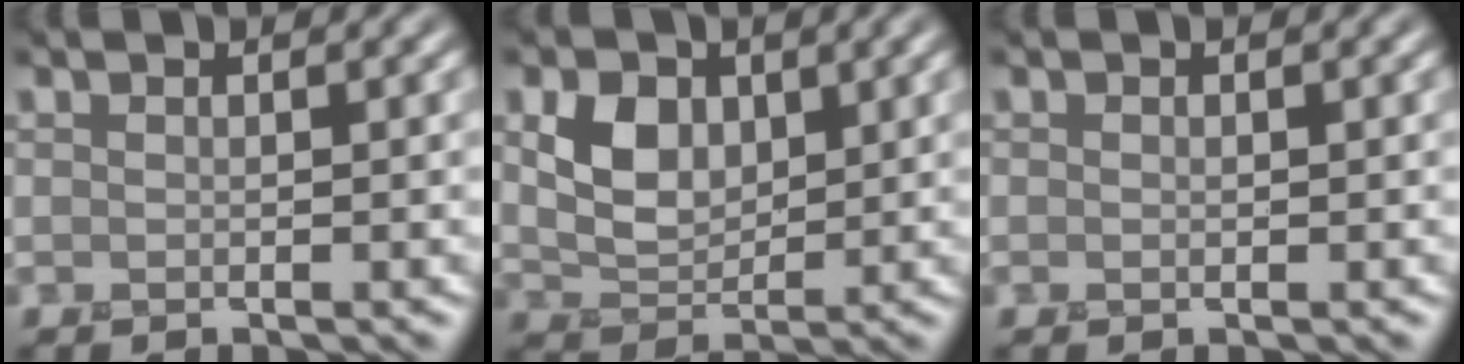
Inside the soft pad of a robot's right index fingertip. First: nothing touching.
{"total": 3.8, "force": [0.9, 2.7, 2.5], "torque": [-0.049, -0.006, 0.014]}
{"total": 0.0}